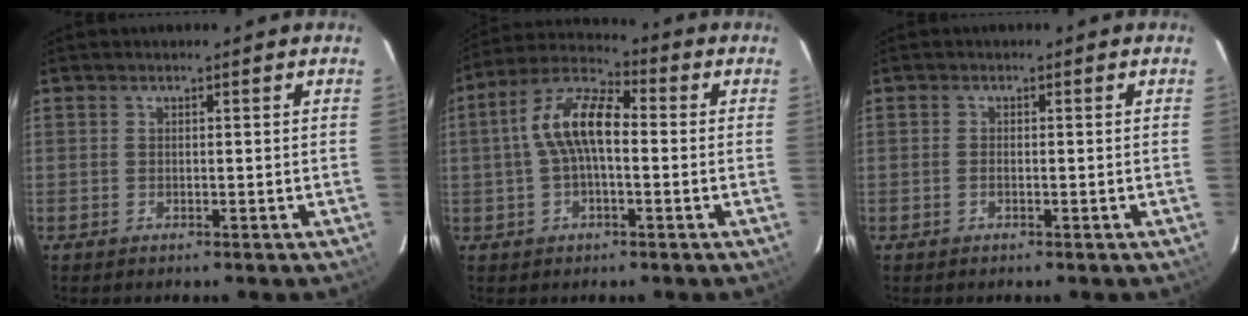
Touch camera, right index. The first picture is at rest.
{"total": 10.6, "force": [0.0, 4.5, 9.6], "torque": [-0.193, 0.026, -0.007]}
{"total": 0.9, "force": [-0.3, 0.4, 0.7], "torque": [-0.017, 0.001, -0.007]}